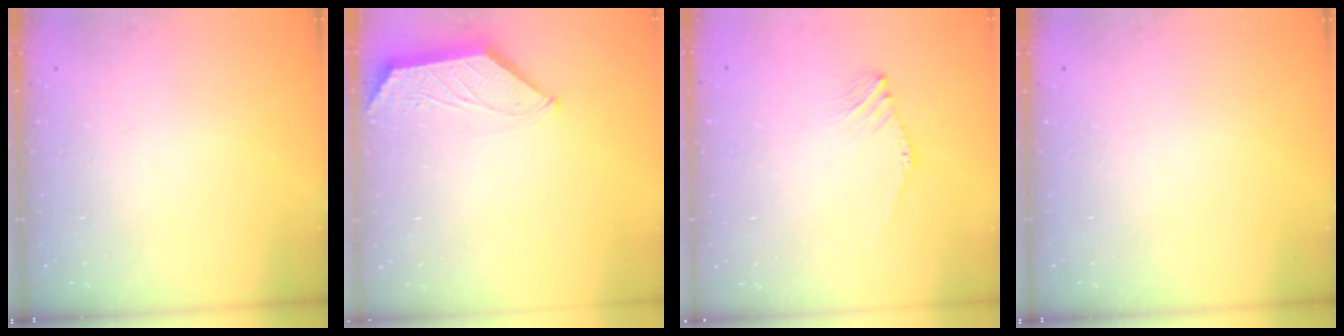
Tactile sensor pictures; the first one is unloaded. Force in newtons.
{"total": 1.6, "press": 1.6, "slide": 0.3}
{"total": 1.2, "press": 1.1, "slide": 0.4}
{"total": 0.0}